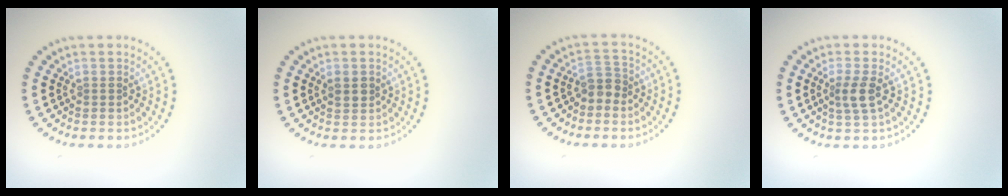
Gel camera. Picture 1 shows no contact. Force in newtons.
{"total": 1.2, "press": 1.2, "slide": 0.2}
{"total": 1.8, "press": 1.5, "slide": 0.9}
{"total": 2.1, "press": 1.6, "slide": 1.2}